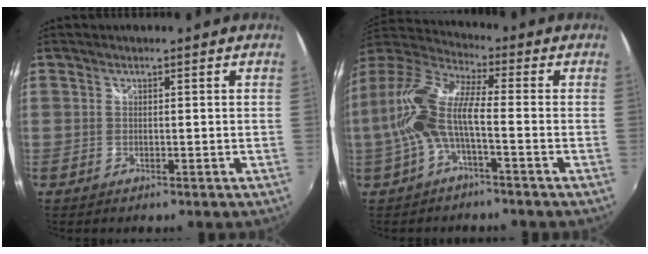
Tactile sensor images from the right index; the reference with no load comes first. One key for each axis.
{"total": 11.8, "fx": -1.9, "fy": 3.4, "fz": 11.1, "tx": -0.233, "ty": 0.009, "tz": -0.038}